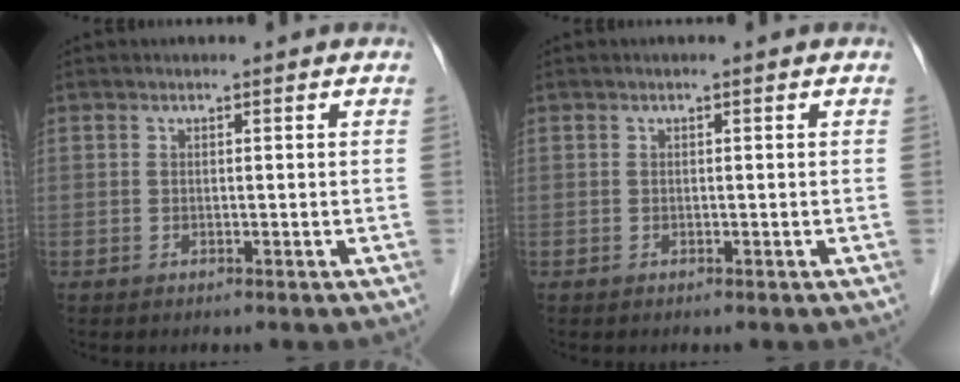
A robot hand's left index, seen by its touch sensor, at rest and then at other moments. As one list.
[{"total": 0.0}]